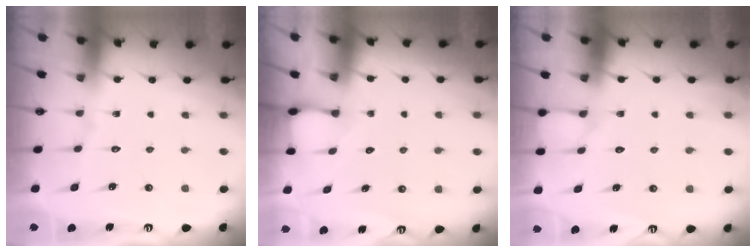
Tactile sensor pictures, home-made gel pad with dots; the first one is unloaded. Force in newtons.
{"total": 1.8, "press": 1.8, "slide": 0.1}
{"total": 4.6, "press": 4.6, "slide": 0.5}